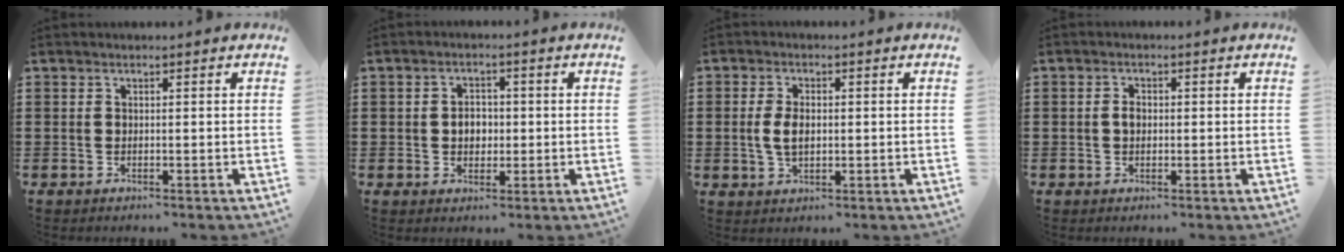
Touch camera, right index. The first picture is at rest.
{"total": 3.1, "force": [-0.2, 2.4, 2.0], "torque": [-0.035, 0.005, -0.007]}
{"total": 4.1, "force": [0.0, 2.2, 3.4], "torque": [-0.082, 0.002, -0.006]}
{"total": 1.8, "force": [0.0, 1.1, 1.4], "torque": [-0.028, 0.006, -0.002]}